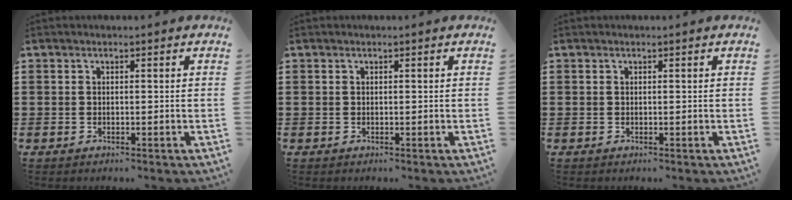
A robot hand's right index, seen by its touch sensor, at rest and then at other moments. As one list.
[{"total": 0.0}, {"total": 0.0}]